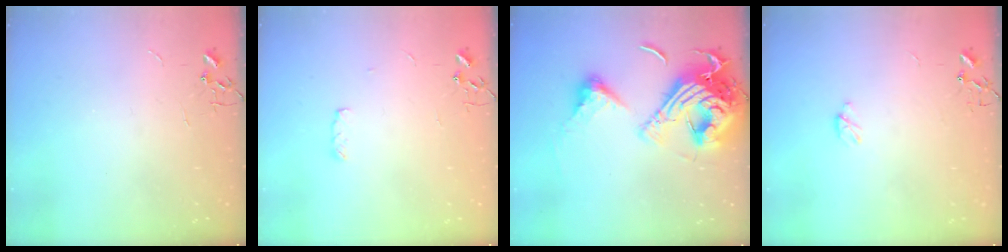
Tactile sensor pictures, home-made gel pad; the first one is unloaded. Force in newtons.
{"total": 3.7, "press": 3.7, "slide": 0.6}
{"total": 22.1, "press": 22.0, "slide": 2.3}
{"total": 3.3, "press": 3.3, "slide": 0.3}